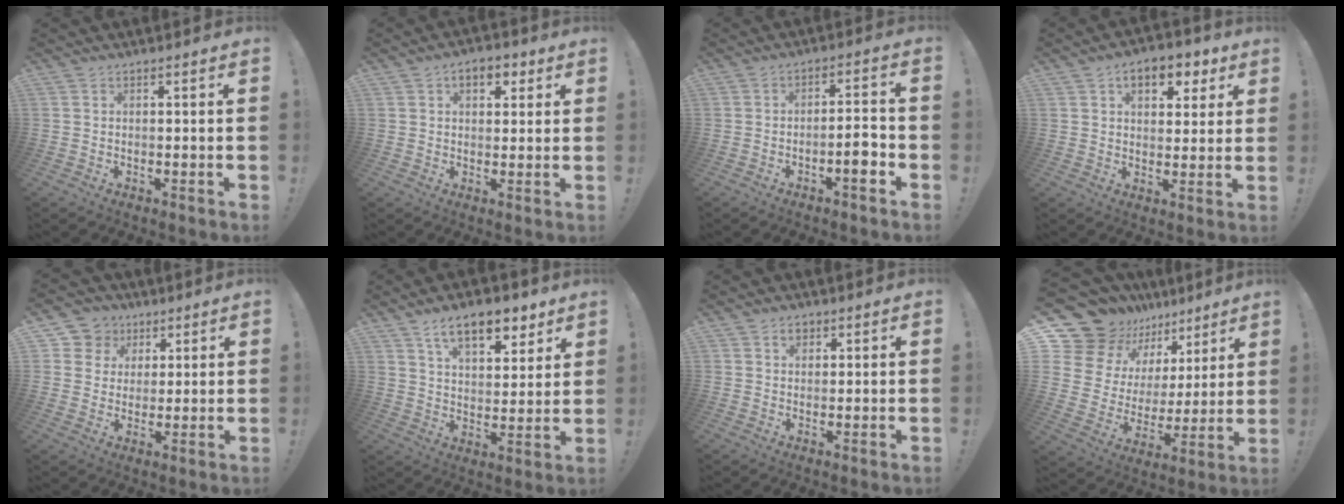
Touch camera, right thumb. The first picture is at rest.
{"total": 5.9, "force": [2.6, 3.7, 3.8], "torque": [-0.051, 0.001, 0.044]}
{"total": 6.4, "force": [-3.1, 1.4, 5.4], "torque": [-0.079, 0.014, -0.049]}
{"total": 9.2, "force": [4.4, 5.5, 5.8], "torque": [-0.080, -0.012, 0.078]}
{"total": 7.9, "force": [2.8, 7.3, 1.2], "torque": [-0.021, -0.017, 0.059]}
{"total": 12.8, "force": [8.3, 5.8, 7.8], "torque": [-0.122, -0.035, 0.147]}
{"total": 2.8, "force": [1.4, 2.0, 1.2], "torque": [-0.007, -0.004, 0.022]}
{"total": 14.7, "force": [11.4, 8.3, 4.0], "torque": [-0.074, -0.099, 0.224]}